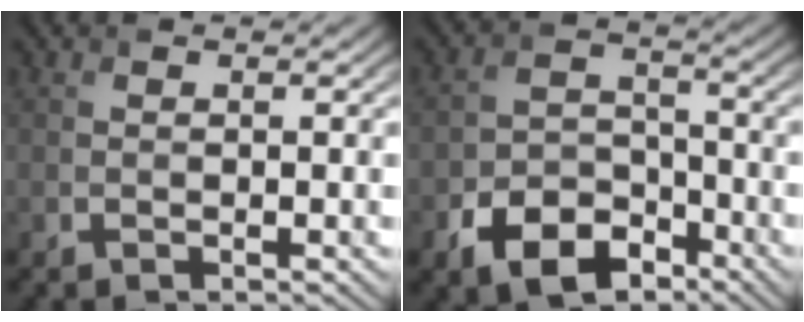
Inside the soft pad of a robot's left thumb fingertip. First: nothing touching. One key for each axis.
{"total": 7.8, "fx": -4.7, "fy": 4.9, "fz": 3.8, "tx": -0.073, "ty": -0.011, "tz": -0.091}